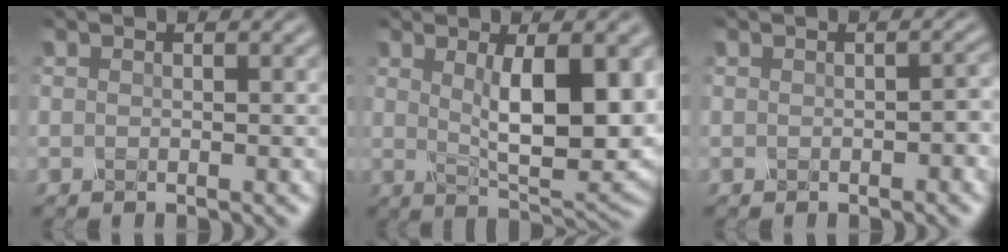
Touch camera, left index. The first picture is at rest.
{"total": 9.0, "force": [1.4, 2.8, 8.5], "torque": [-0.128, -0.011, 0.032]}
{"total": 1.3, "force": [-0.3, 0.6, 1.1], "torque": [-0.015, 0.003, -0.002]}